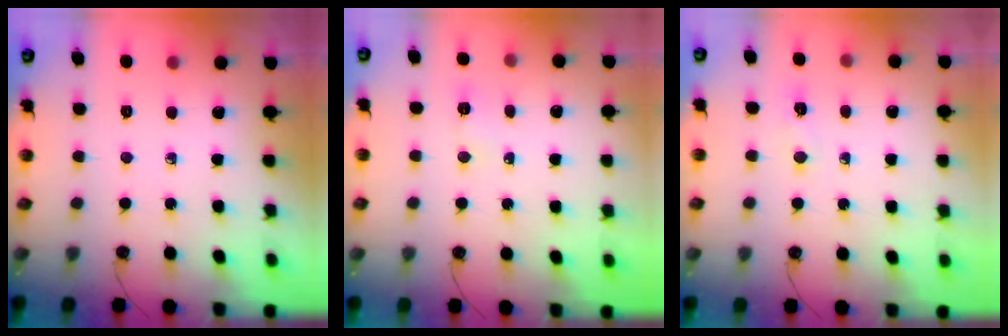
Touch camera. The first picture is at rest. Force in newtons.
{"total": 4.2, "press": 4.2, "slide": 0.5}
{"total": 4.2, "press": 3.9, "slide": 1.3}